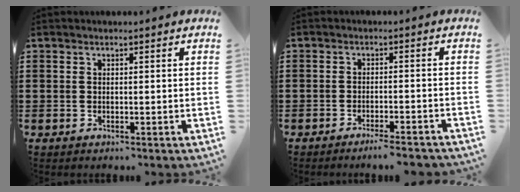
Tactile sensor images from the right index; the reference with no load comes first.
{"total": 2.8, "force": [-2.5, -0.2, 1.3], "torque": [-0.021, -0.001, -0.049]}